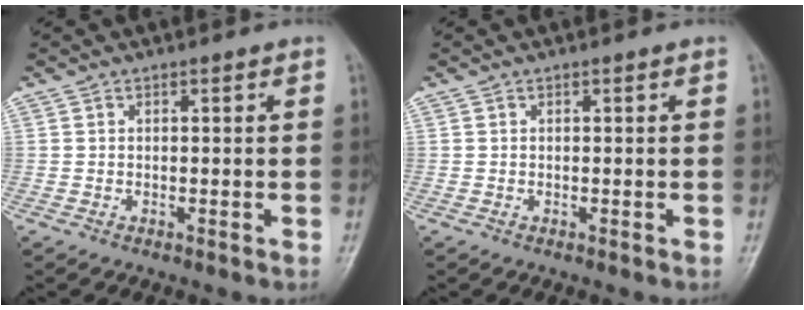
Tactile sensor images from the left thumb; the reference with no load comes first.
{"total": 0.0}